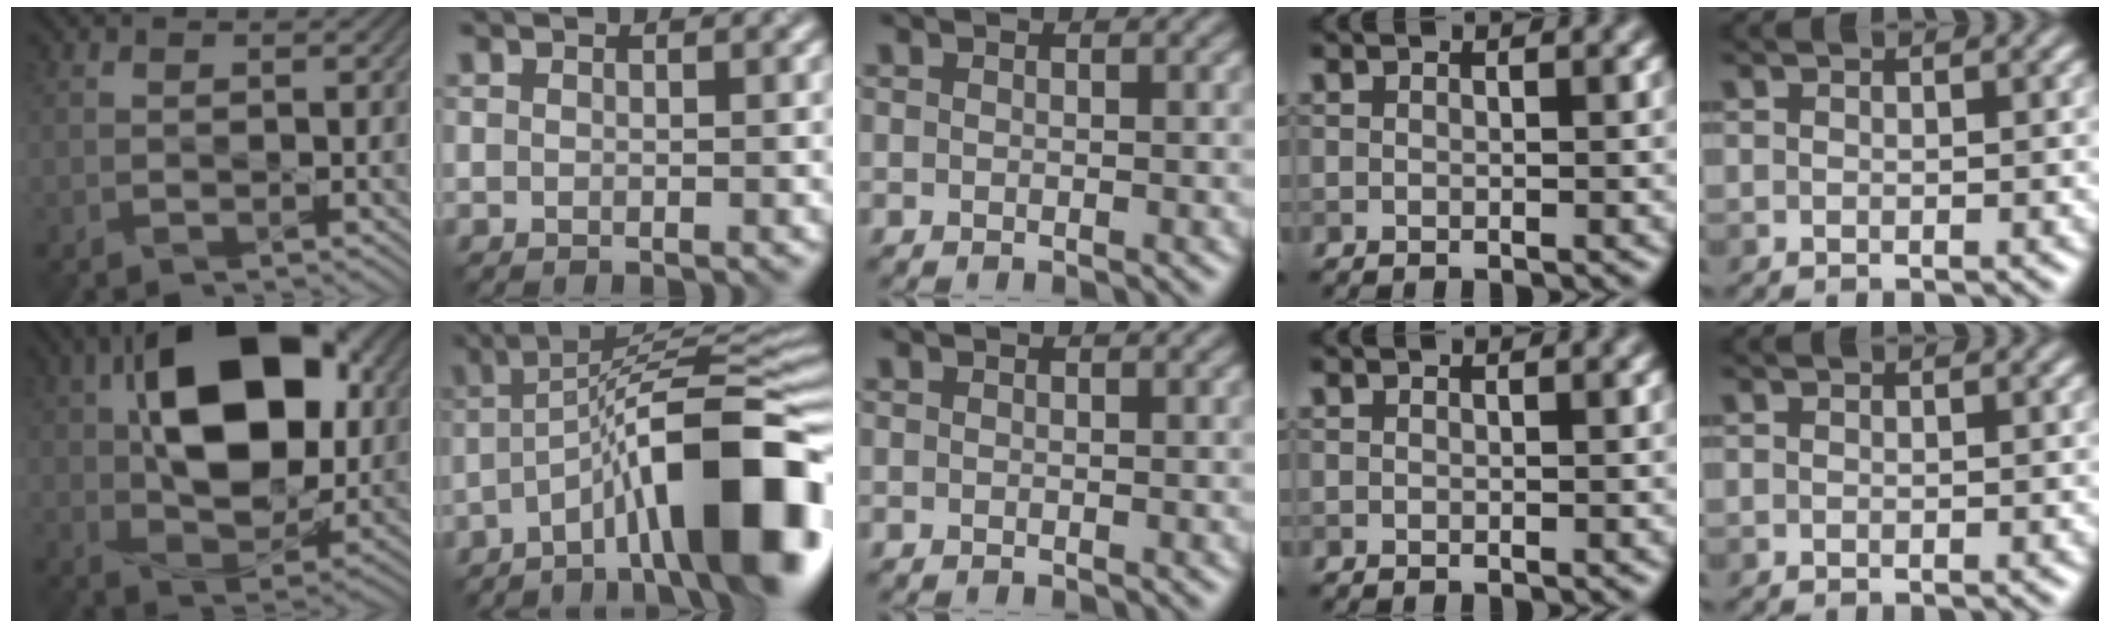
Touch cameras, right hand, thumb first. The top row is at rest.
{"thumb": {"total": 16.6, "force": [4.3, 9.8, 12.7], "torque": [-0.223, 0.029, 0.067]}, "index": {"total": 14.2, "force": [-5.4, 3.6, 12.6], "torque": [-0.190, 0.018, -0.083]}}